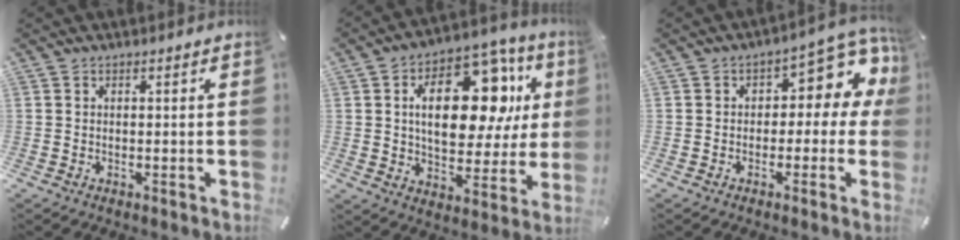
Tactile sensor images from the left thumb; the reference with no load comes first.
{"total": 24.2, "force": [6.8, 13.8, 18.8], "torque": [-0.279, -0.027, 0.105]}
{"total": 9.5, "force": [3.4, 5.4, 7.1], "torque": [-0.081, -0.030, 0.056]}